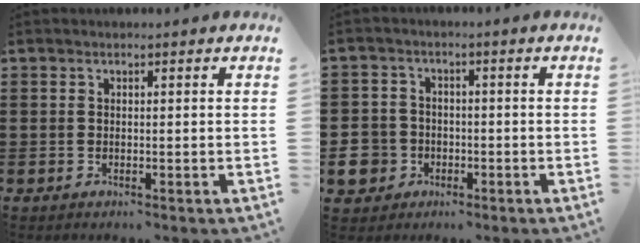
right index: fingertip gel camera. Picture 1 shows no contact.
{"total": 5.5, "force": [-2.2, 4.8, 1.8], "torque": [-0.077, 0.001, -0.048]}